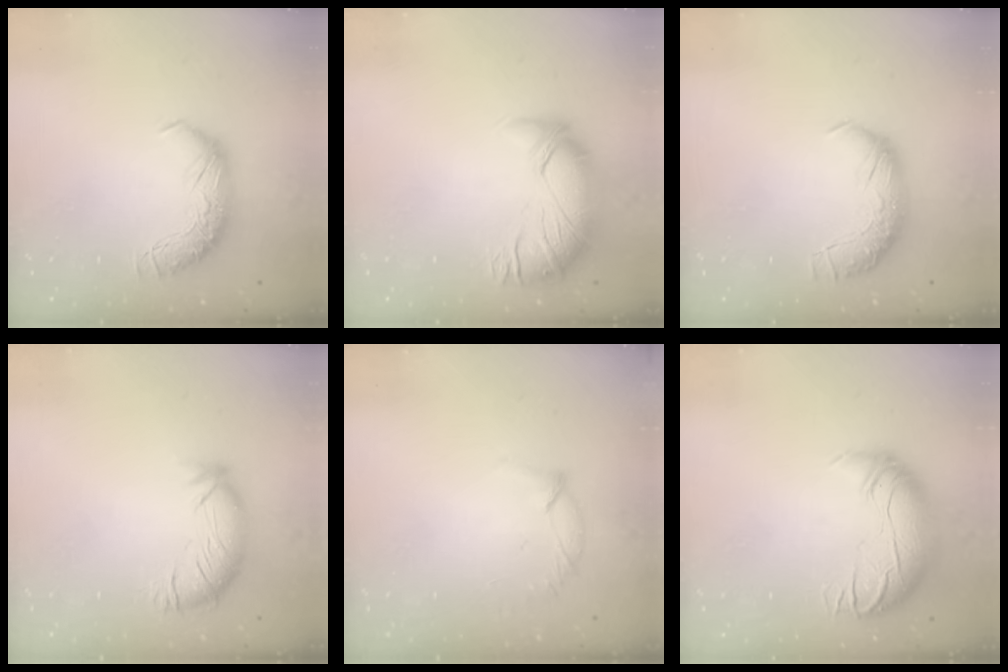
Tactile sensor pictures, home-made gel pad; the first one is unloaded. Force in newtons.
{"total": 2.6, "press": 1.1, "slide": 2.3}
{"total": 2.4, "press": 1.1, "slide": 2.2}
{"total": 3.1, "press": 2.1, "slide": 2.2}
{"total": 5.9, "press": 5.8, "slide": 0.9}
{"total": 2.9, "press": 0.5, "slide": 2.9}